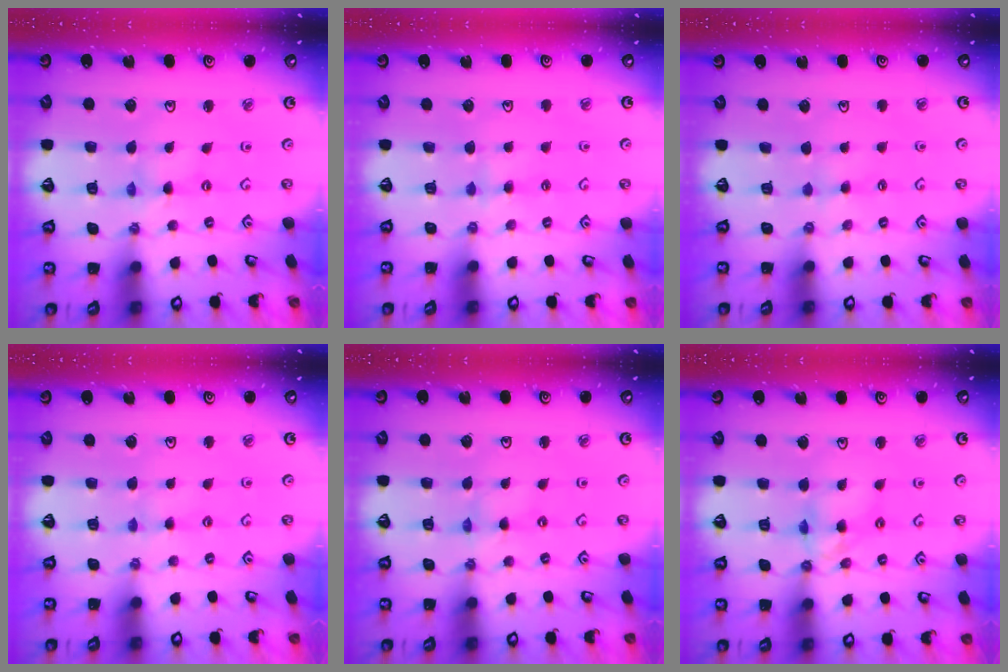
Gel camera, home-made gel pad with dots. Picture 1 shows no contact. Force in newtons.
{"total": 2.9, "press": 2.9, "slide": 0.5}
{"total": 1.9, "press": 1.9, "slide": 0.3}
{"total": 1.9, "press": 1.9, "slide": 0.3}
{"total": 0.0}
{"total": 8.6, "press": 8.6, "slide": 0.6}